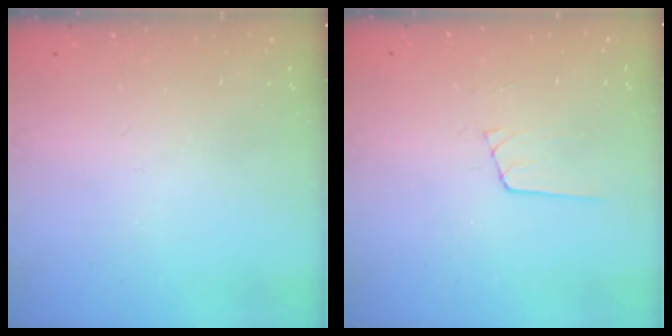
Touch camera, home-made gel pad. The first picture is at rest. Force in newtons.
{"total": 3.6, "press": 3.6, "slide": 0.3}